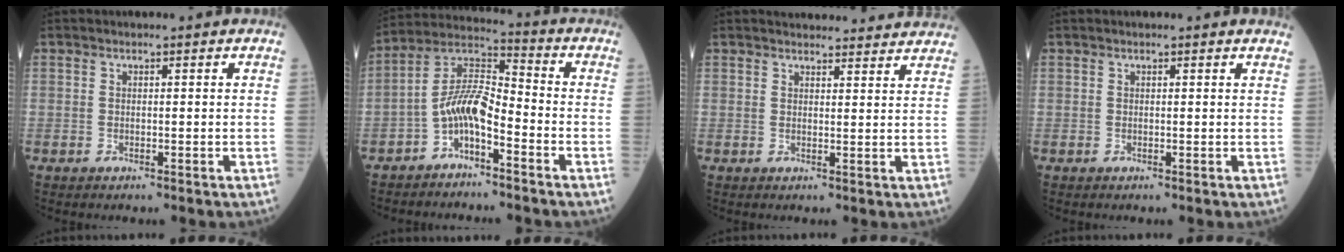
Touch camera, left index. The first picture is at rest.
{"total": 7.7, "force": [-3.9, 2.3, 6.2], "torque": [-0.130, 0.021, -0.078]}
{"total": 12.6, "force": [12.1, 1.9, 3.0], "torque": [-0.020, 0.014, 0.134]}
{"total": 1.3, "force": [1.2, -0.1, 0.4], "torque": [-0.016, -0.002, 0.008]}